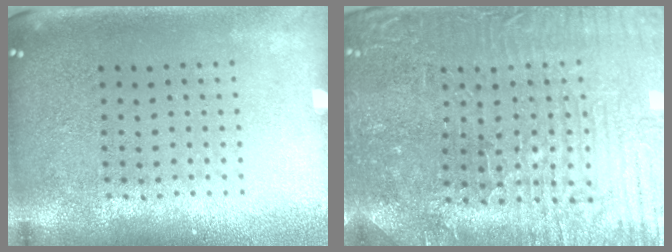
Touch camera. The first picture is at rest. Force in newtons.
{"total": 3.8, "press": 3.8, "slide": 0.4}